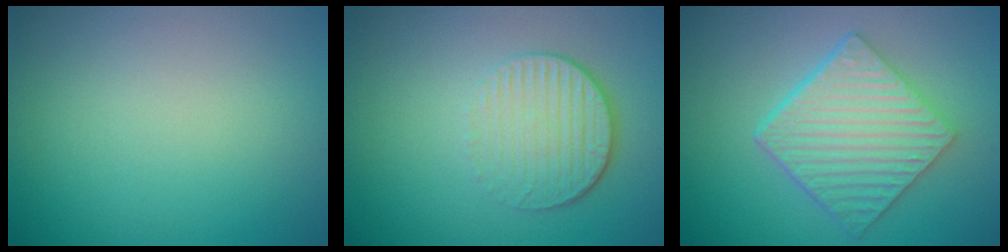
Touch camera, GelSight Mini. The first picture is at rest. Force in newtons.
{"total": 4.2, "press": 2.8, "slide": 3.2}
{"total": 5.6, "press": 4.5, "slide": 3.4}